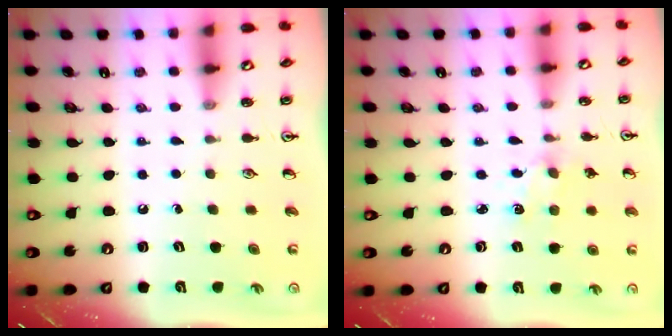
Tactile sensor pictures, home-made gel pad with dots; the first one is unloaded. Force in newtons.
{"total": 1.9, "press": 1.9, "slide": 0.3}